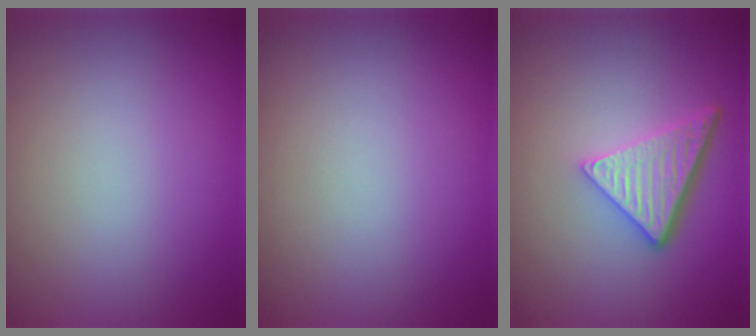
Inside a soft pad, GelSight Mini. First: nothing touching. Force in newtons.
{"total": 0.0}
{"total": 4.9, "press": 3.5, "slide": 3.4}